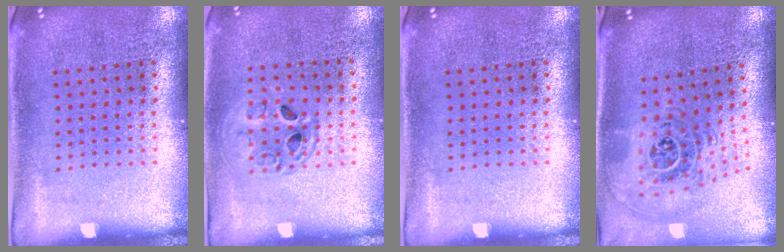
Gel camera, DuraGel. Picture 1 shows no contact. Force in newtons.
{"total": 1.3, "press": 1.2, "slide": 0.5}
{"total": 0.0}
{"total": 1.8, "press": 1.5, "slide": 1.1}